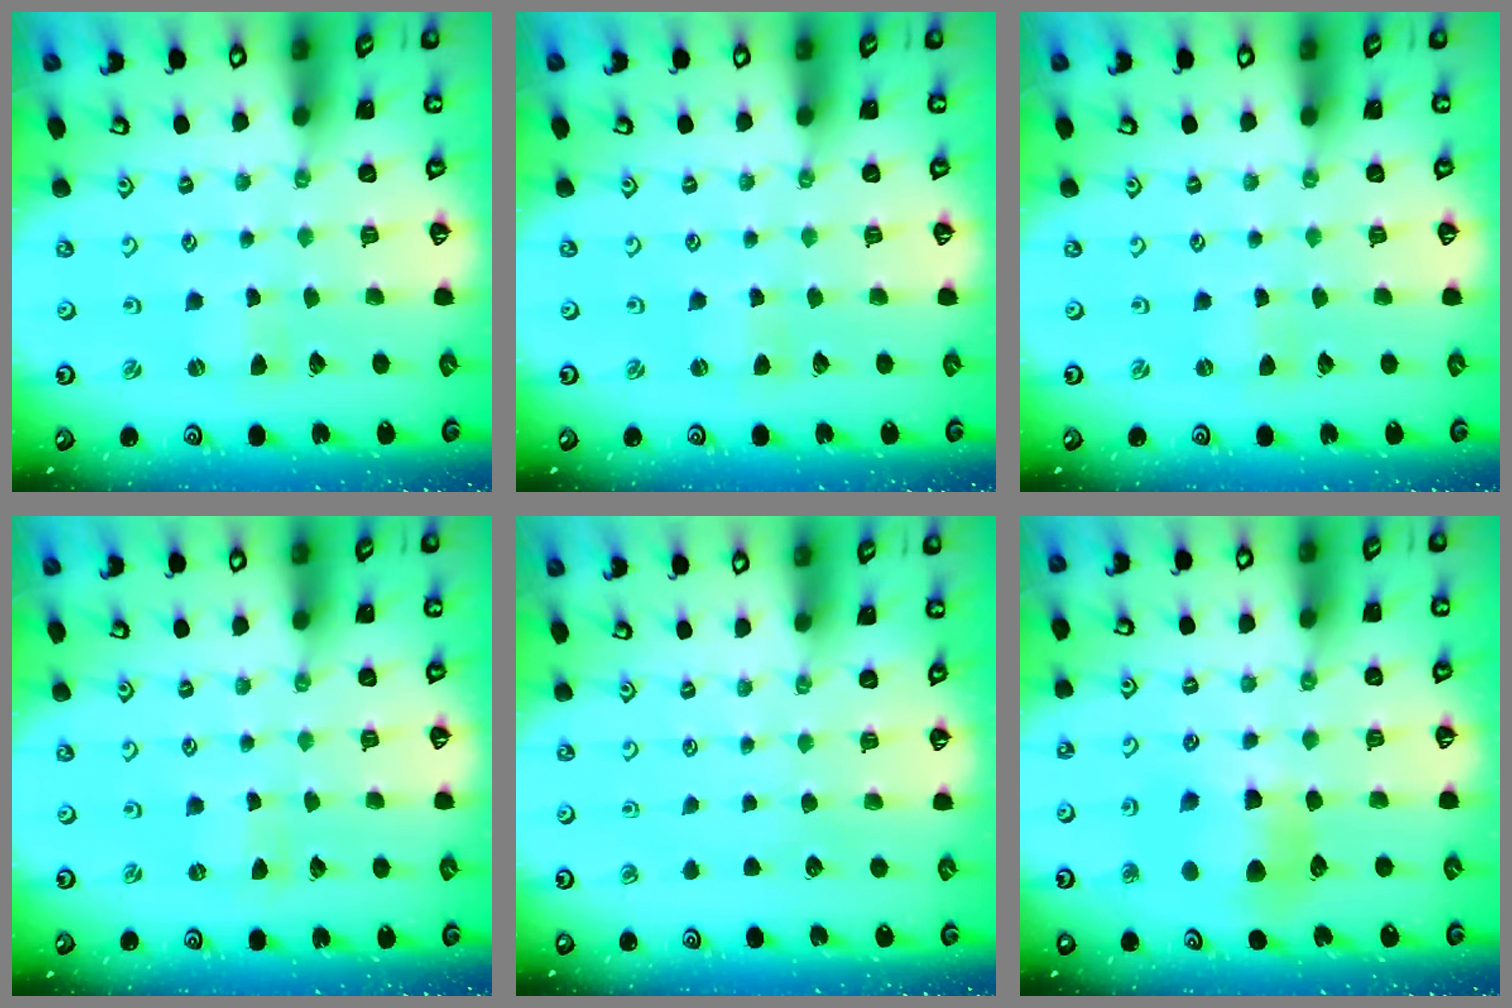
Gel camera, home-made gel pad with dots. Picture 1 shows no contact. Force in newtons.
{"total": 1.9, "press": 1.9, "slide": 0.4}
{"total": 0.0}
{"total": 0.0}
{"total": 0.0}
{"total": 9.2, "press": 9.1, "slide": 1.3}